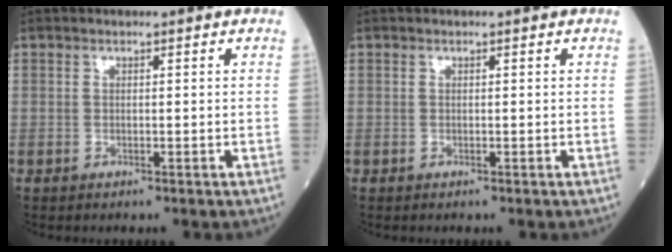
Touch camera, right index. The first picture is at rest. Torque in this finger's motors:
{"motor_torque": [0.00, 0.00, 0.00, 0.00]}